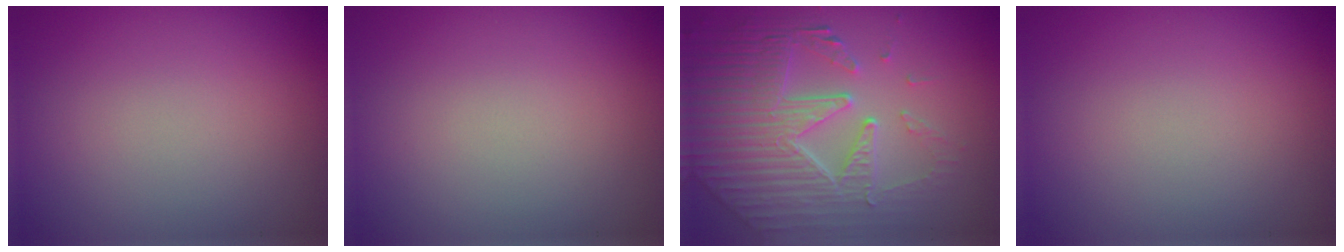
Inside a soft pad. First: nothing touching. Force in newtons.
{"total": 0.0}
{"total": 7.7, "press": 5.5, "slide": 5.3}
{"total": 0.0}